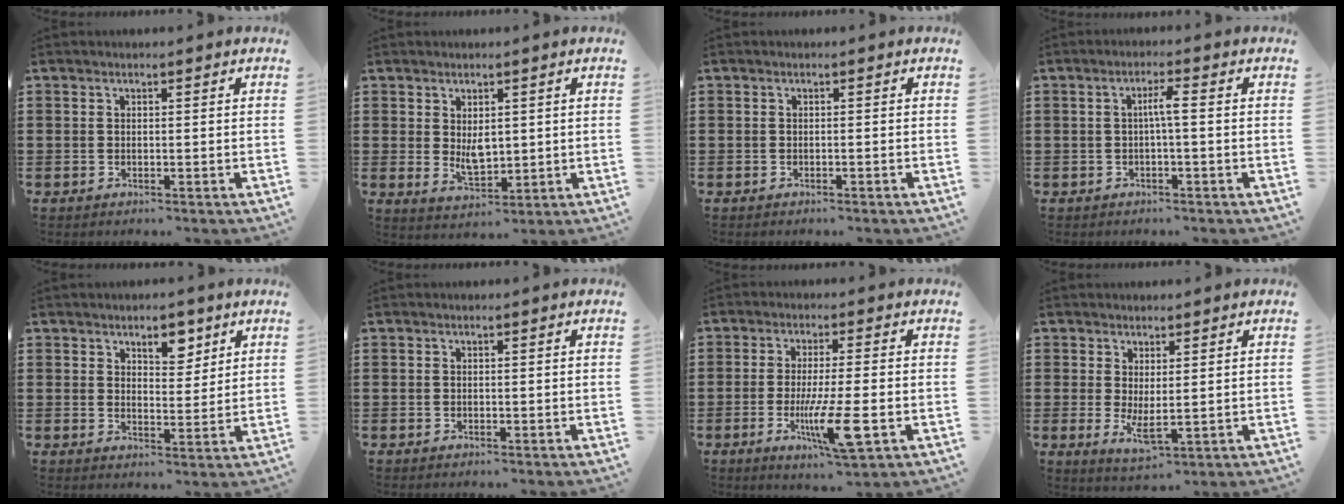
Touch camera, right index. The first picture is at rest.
{"total": 3.4, "force": [0.8, 2.1, 2.5], "torque": [-0.035, -0.003, 0.012]}
{"total": 0.5, "force": [-0.5, -0.2, 0.1], "torque": [-0.002, -0.003, -0.011]}
{"total": 2.7, "force": [-0.3, 0.1, 2.7], "torque": [-0.051, 0.002, -0.008]}
{"total": 4.9, "force": [3.5, 2.4, 2.4], "torque": [-0.025, -0.004, 0.057]}
{"total": 0.0}
{"total": 8.8, "force": [-2.6, 1.0, 8.4], "torque": [-0.159, -0.022, -0.045]}
{"total": 3.2, "force": [0.6, 1.0, 2.9], "torque": [-0.048, -0.006, 0.013]}